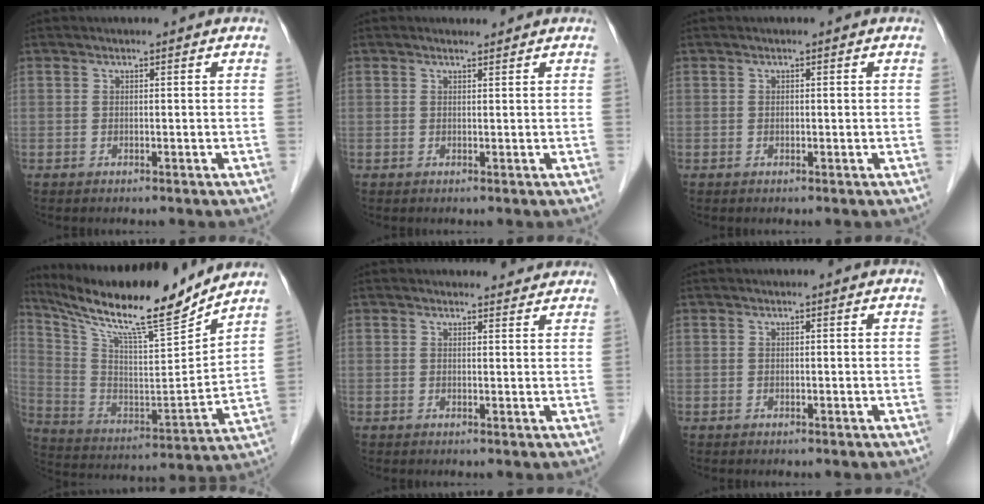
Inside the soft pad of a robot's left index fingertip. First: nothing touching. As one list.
[{"total": 0.9, "force": [0.8, 0.1, 0.1], "torque": [-0.012, 0.001, 0.014]}, {"total": 0.6, "force": [0.0, 0.3, 0.5], "torque": [-0.009, 0.001, 0.001]}, {"total": 20.4, "force": [17.9, 0.5, 9.8], "torque": [-0.185, -0.028, 0.301]}, {"total": 2.9, "force": [2.8, 0.8, -0.1], "torque": [-0.003, 0.001, 0.027]}, {"total": 0.0}]